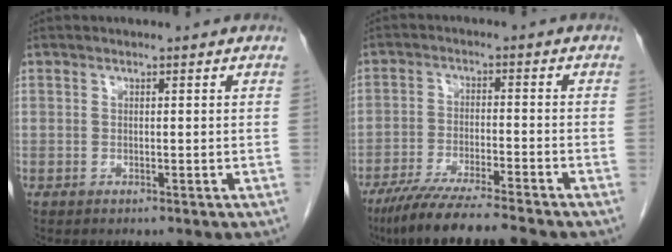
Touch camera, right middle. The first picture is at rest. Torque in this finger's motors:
{"motor_torque": [1.16, -0.98, 0.21, 0.07]}